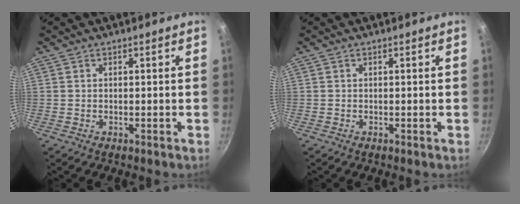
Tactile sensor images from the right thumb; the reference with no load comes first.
{"total": 0.0}